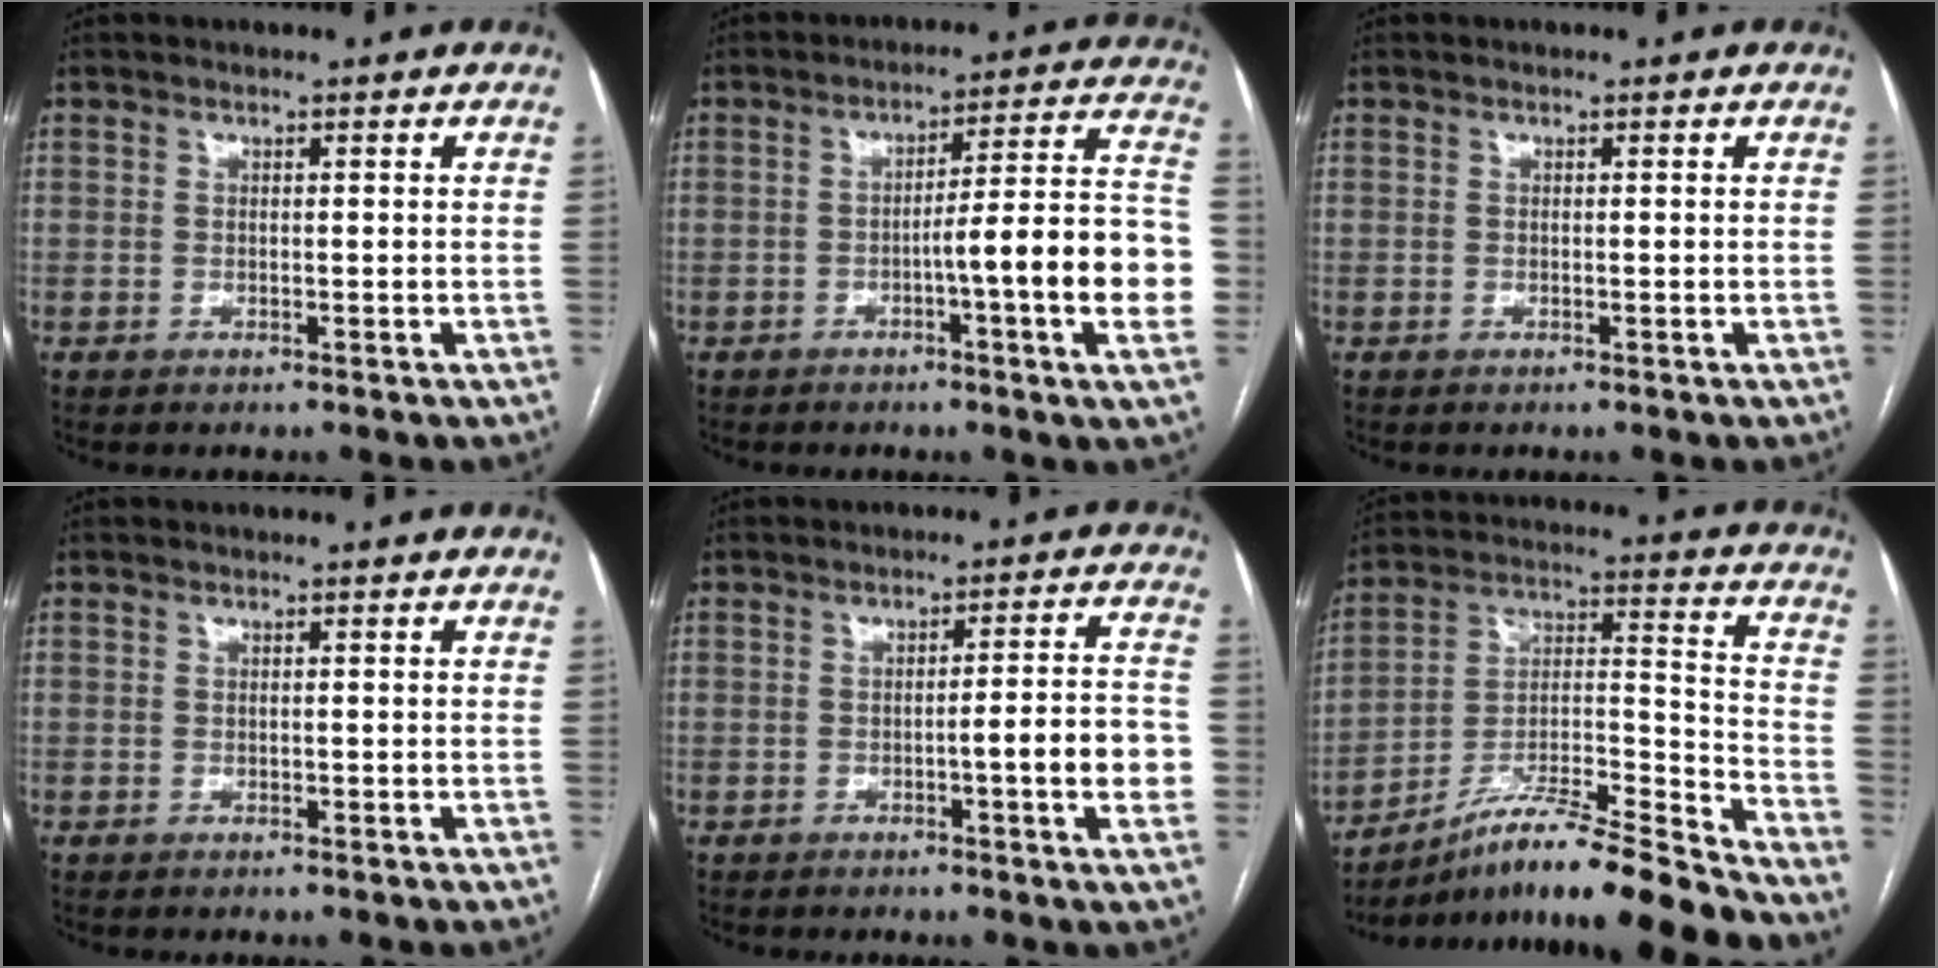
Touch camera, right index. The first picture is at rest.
{"total": 14.6, "force": [-3.4, 0.0, 14.2], "torque": [-0.173, 0.016, -0.051]}
{"total": 0.0}
{"total": 0.0}
{"total": 7.5, "force": [-1.9, 0.1, 7.2], "torque": [-0.089, 0.010, -0.028]}
{"total": 18.0, "force": [-15.5, -1.5, 9.0], "torque": [-0.162, 0.013, -0.271]}